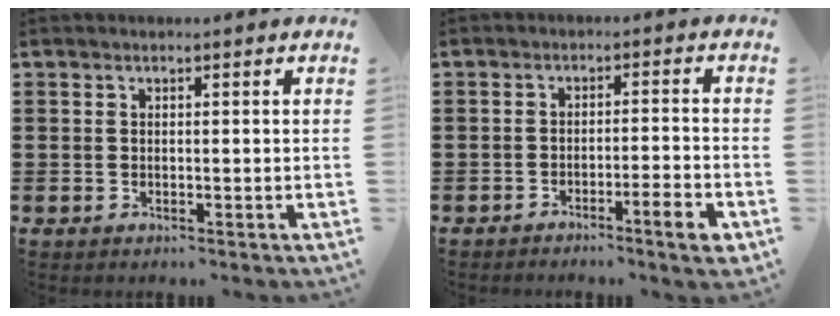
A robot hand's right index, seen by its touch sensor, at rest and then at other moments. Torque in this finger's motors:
{"motor_torque": [0.06, 0.01, 0.08, 0.02]}